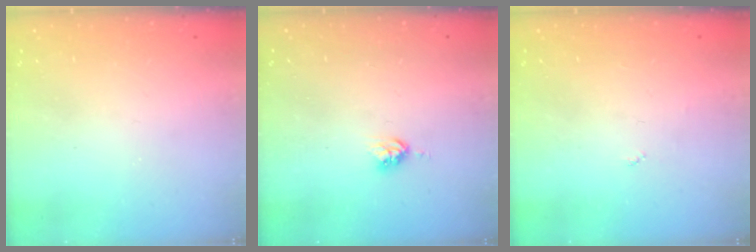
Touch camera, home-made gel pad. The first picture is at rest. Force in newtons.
{"total": 3.7, "press": 3.7, "slide": 0.5}
{"total": 2.7, "press": 2.7, "slide": 0.4}